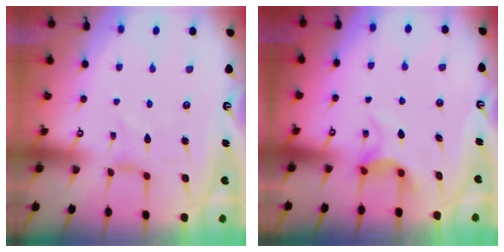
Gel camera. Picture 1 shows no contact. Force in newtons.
{"total": 7.1, "press": 7.1, "slide": 0.0}